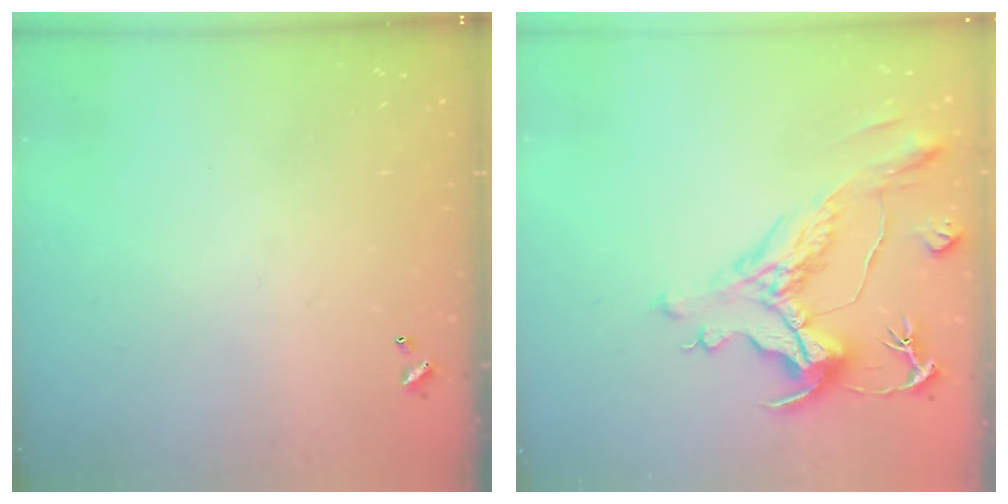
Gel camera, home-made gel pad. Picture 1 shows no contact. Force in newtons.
{"total": 1.6, "press": 0.6, "slide": 1.5}